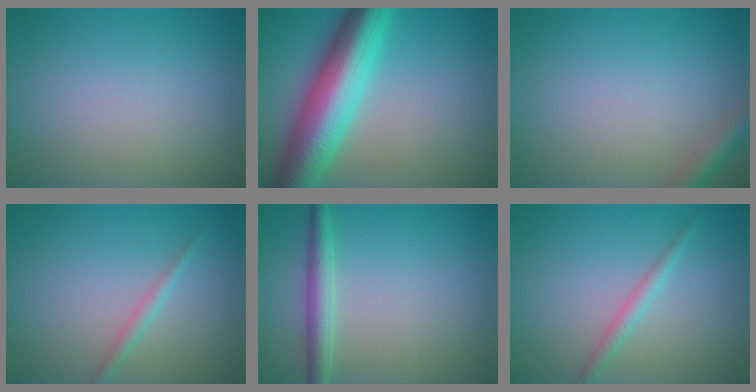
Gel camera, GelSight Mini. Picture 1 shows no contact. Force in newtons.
{"total": 10.5, "press": 10.5, "slide": 0.1}
{"total": 2.3, "press": 2.3, "slide": 0.1}
{"total": 1.3, "press": 1.3, "slide": 0.1}
{"total": 2.7, "press": 2.7, "slide": 0.1}
{"total": 1.5, "press": 1.5, "slide": 0.0}